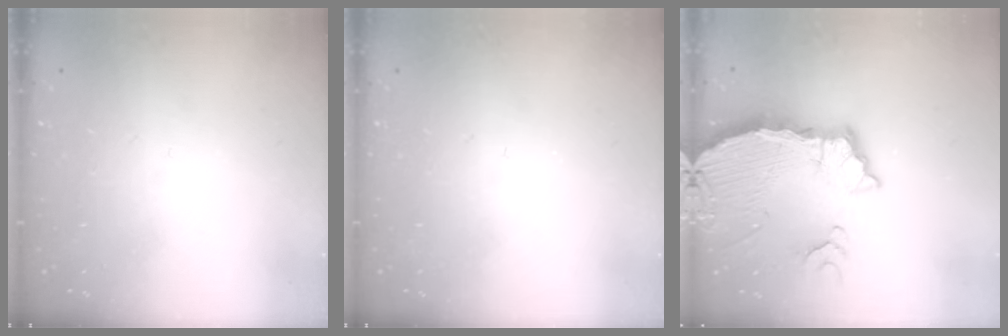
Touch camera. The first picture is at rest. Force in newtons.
{"total": 0.0}
{"total": 10.1, "press": 10.1, "slide": 1.1}